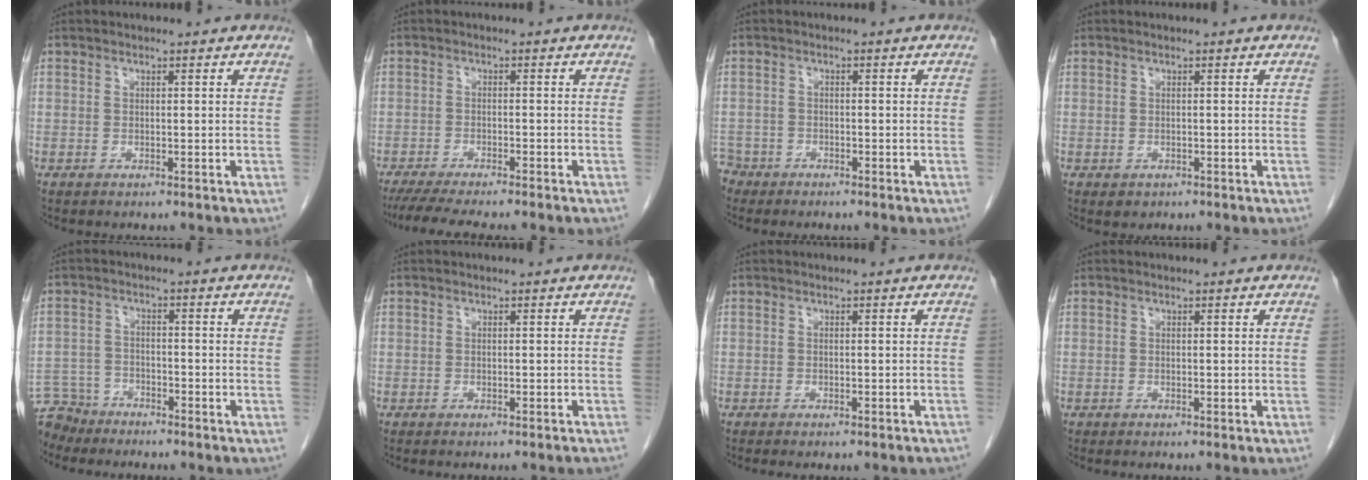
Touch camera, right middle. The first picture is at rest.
{"total": 8.8, "force": [-7.4, 0.3, 4.6], "torque": [-0.061, -0.016, -0.115]}
{"total": 2.9, "force": [-2.5, 1.4, -0.6], "torque": [0.010, 0.001, -0.049]}
{"total": 1.2, "force": [-0.6, 1.0, 0.4], "torque": [-0.009, 0.001, 0.000]}
{"total": 5.6, "force": [-5.2, 1.9, -0.5], "torque": [0.014, -0.004, -0.099]}
{"total": 2.0, "force": [-1.8, -0.4, 0.9], "torque": [-0.008, 0.006, -0.024]}
{"total": 4.8, "force": [-4.2, 1.0, 2.1], "torque": [-0.024, -0.006, -0.049]}
{"total": 0.0}